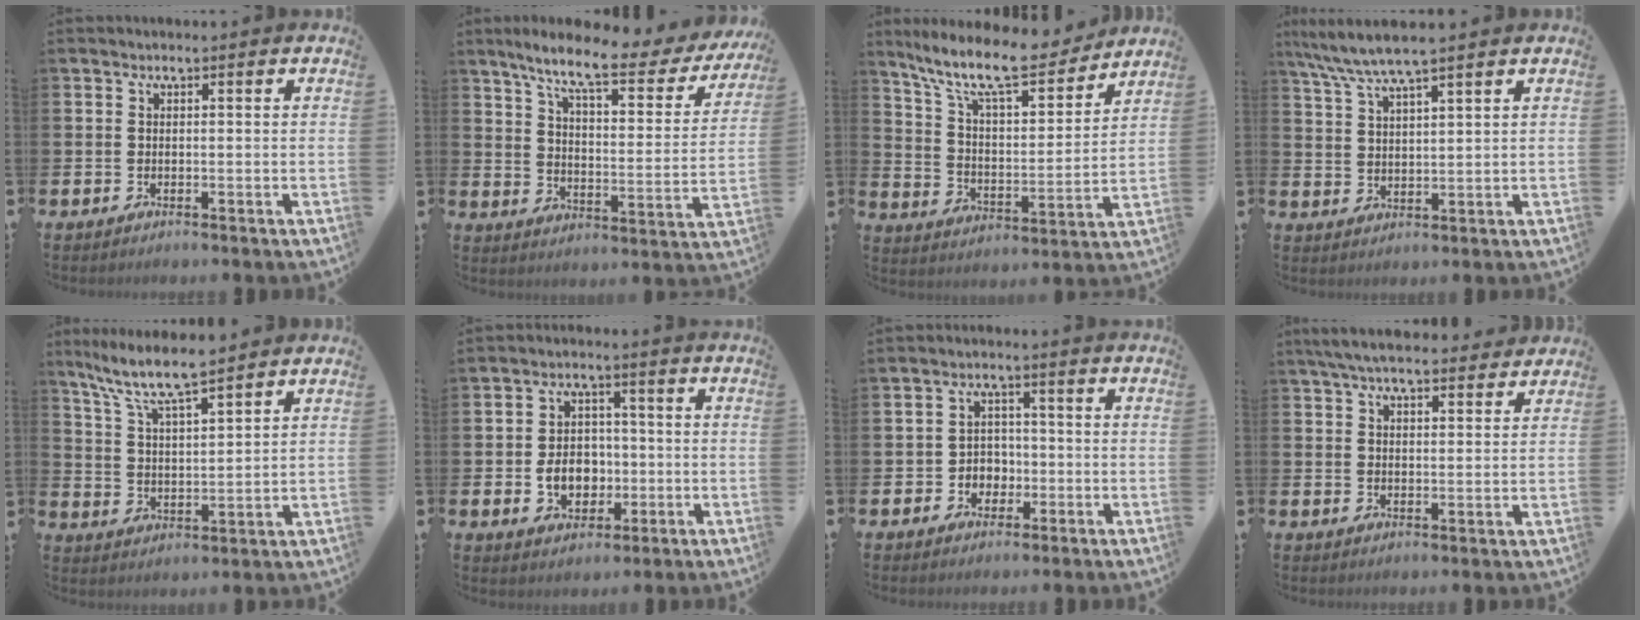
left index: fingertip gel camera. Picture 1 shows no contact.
{"total": 8.5, "force": [6.7, 1.6, 4.9], "torque": [-0.121, -0.035, 0.106]}
{"total": 11.7, "force": [10.0, 2.7, 5.6], "torque": [-0.136, -0.061, 0.170]}
{"total": 5.7, "force": [5.1, 0.1, 2.7], "torque": [-0.072, -0.019, 0.090]}
{"total": 8.1, "force": [7.3, 0.8, 3.6], "torque": [-0.100, -0.034, 0.127]}
{"total": 5.6, "force": [-1.0, 4.6, 3.1], "torque": [-0.041, 0.001, -0.026]}
{"total": 3.1, "force": [-1.0, 2.8, 0.8], "torque": [-0.023, 0.004, -0.027]}
{"total": 6.0, "force": [5.6, 1.1, 1.8], "torque": [-0.050, -0.017, 0.102]}